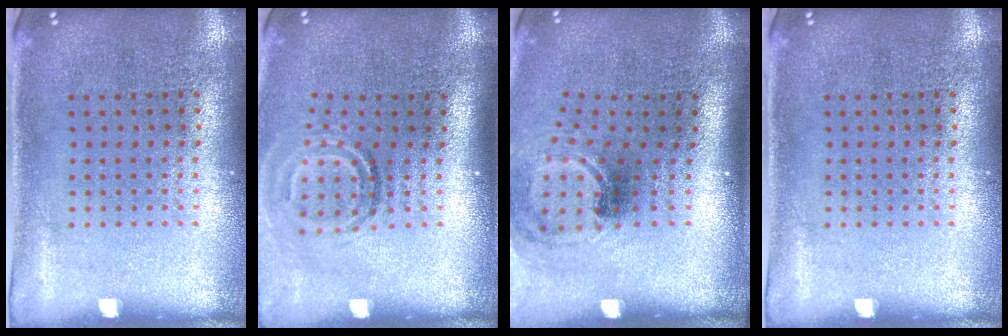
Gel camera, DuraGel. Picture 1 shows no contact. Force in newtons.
{"total": 1.9, "press": 1.2, "slide": 1.4}
{"total": 1.6, "press": 1.2, "slide": 1.1}
{"total": 0.0}